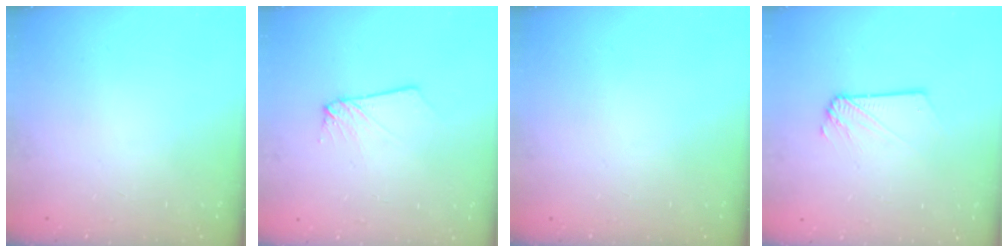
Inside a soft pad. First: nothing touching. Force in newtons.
{"total": 2.6, "press": 2.6, "slide": 0.3}
{"total": 0.0}
{"total": 2.1, "press": 2.1, "slide": 0.1}